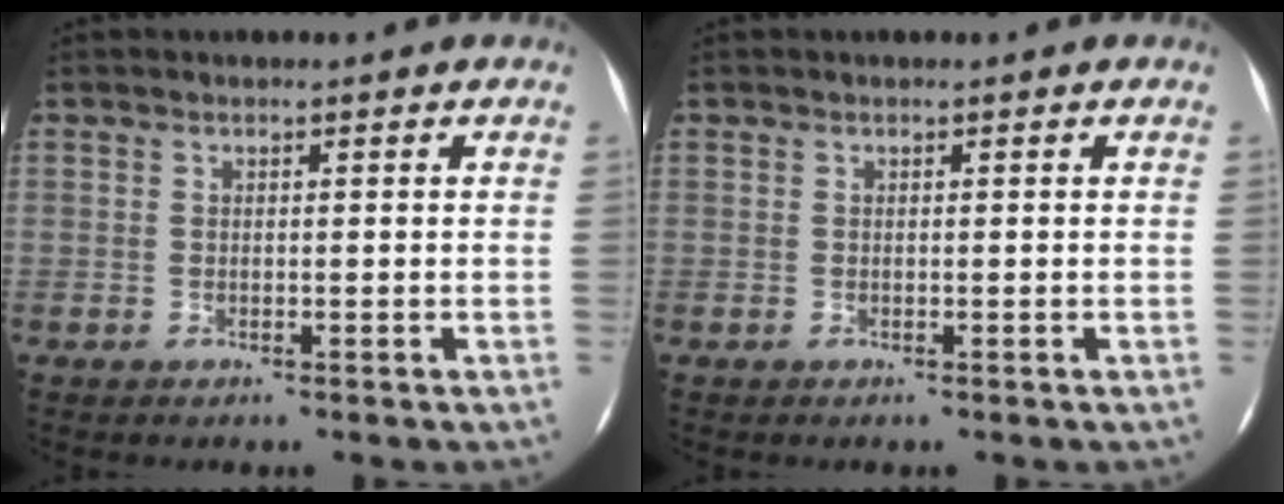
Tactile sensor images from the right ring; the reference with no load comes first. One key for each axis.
{"total": 0.0}